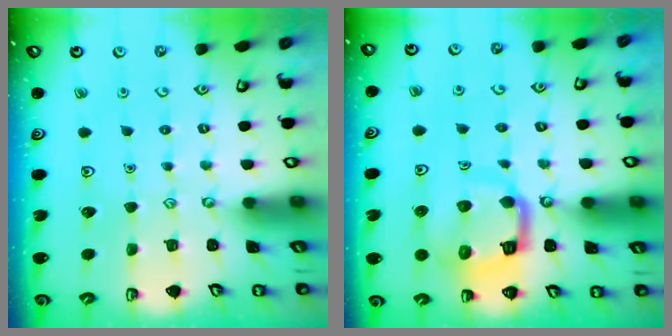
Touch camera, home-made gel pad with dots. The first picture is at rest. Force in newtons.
{"total": 11.1, "press": 11.0, "slide": 1.3}